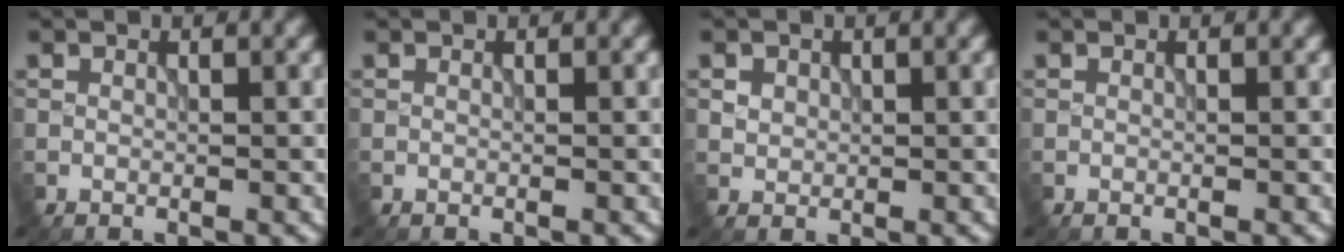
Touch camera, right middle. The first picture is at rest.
{"total": 0.0}
{"total": 1.1, "force": [0.4, 0.9, 0.2], "torque": [-0.003, -0.004, 0.010]}
{"total": 0.0}